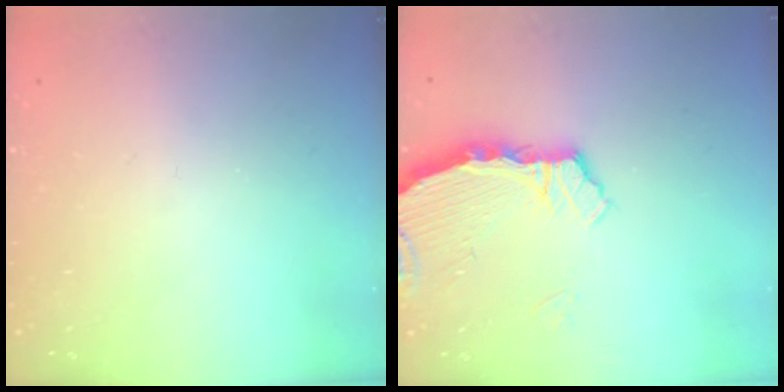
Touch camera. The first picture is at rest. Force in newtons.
{"total": 3.2, "press": 3.2, "slide": 0.3}